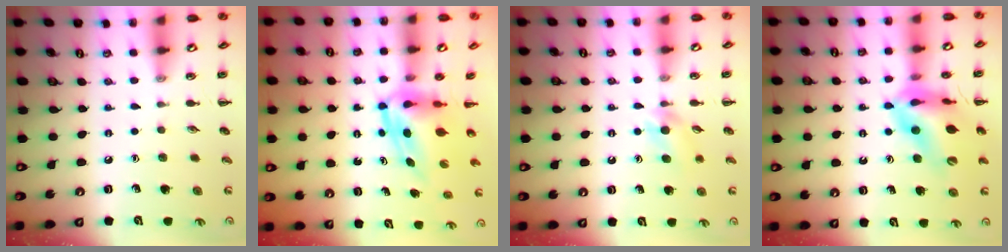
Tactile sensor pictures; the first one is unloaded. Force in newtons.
{"total": 5.0, "press": 4.9, "slide": 0.9}
{"total": 5.0, "press": 4.6, "slide": 1.7}
{"total": 14.8, "press": 14.2, "slide": 4.2}